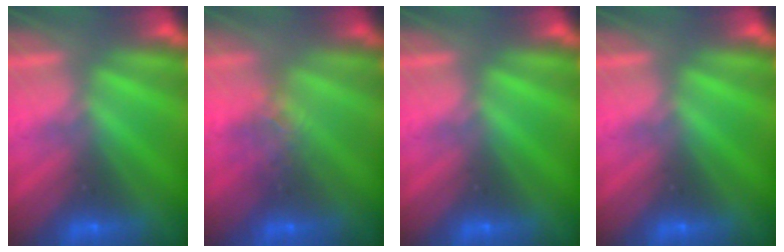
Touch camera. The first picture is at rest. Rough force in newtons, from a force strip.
{"total": 3.8}
{"total": 0.0}
{"total": 0.0}